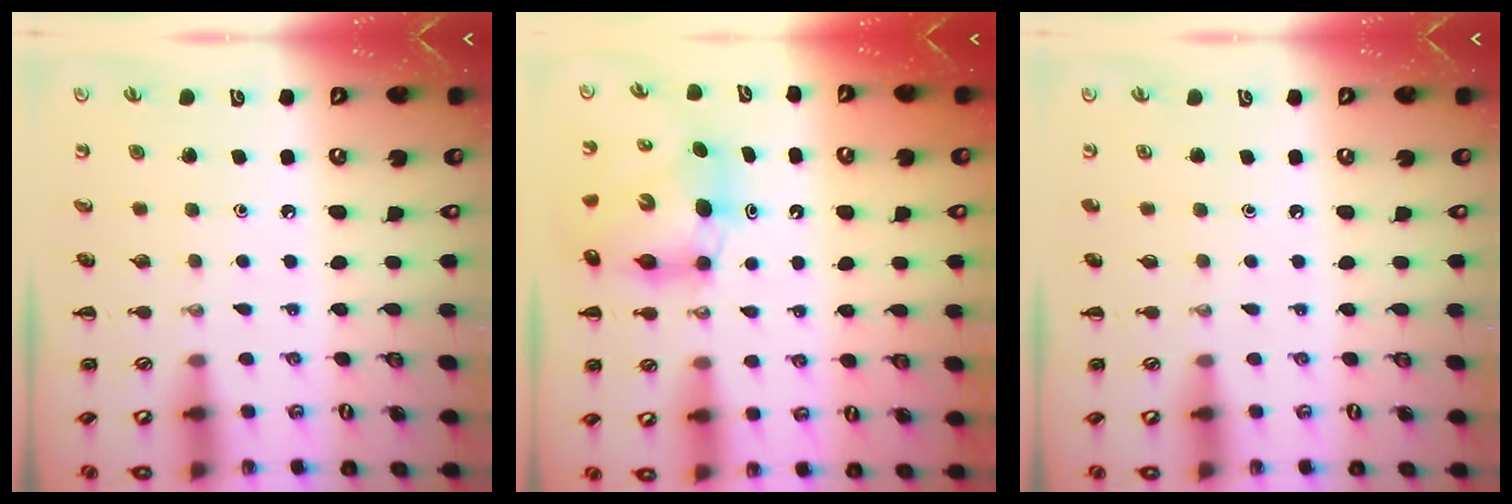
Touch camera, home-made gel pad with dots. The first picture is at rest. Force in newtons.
{"total": 6.8, "press": 6.6, "slide": 1.8}
{"total": 0.0}